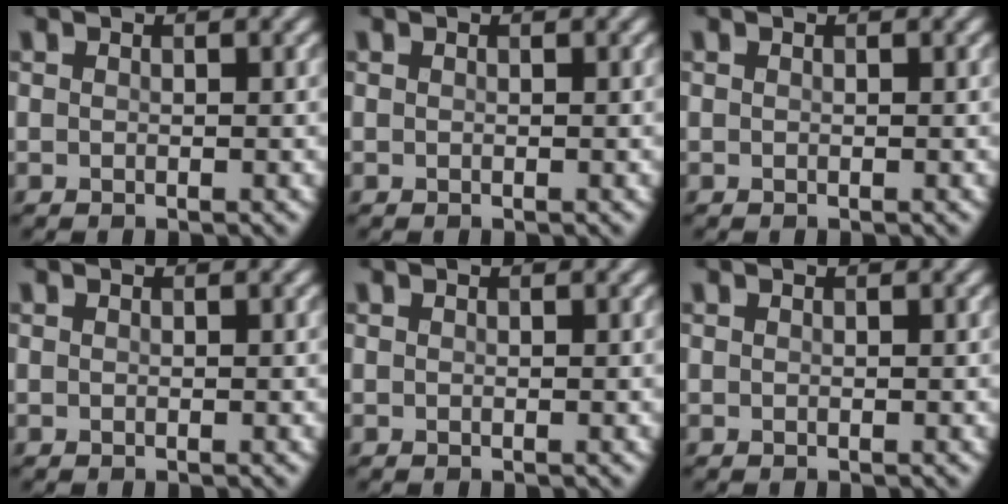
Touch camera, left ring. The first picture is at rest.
{"total": 0.0}
{"total": 0.0}
{"total": 0.0}
{"total": 0.0}
{"total": 0.0}